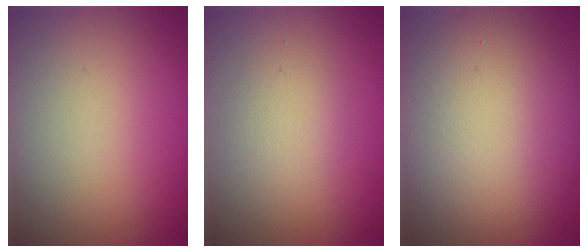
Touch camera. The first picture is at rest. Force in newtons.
{"total": 1.9, "press": 1.9, "slide": 0.1}
{"total": 10.5, "press": 10.5, "slide": 0.9}